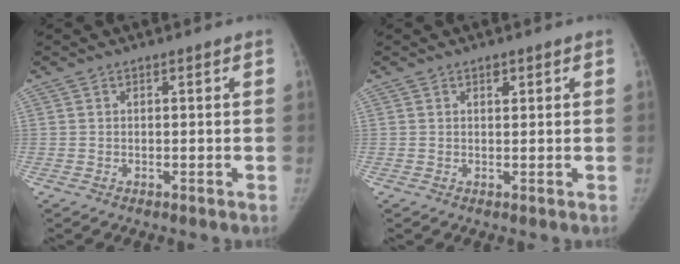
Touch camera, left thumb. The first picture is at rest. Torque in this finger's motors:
{"motor_torque": [0.32, -0.15, 0.43, -0.56, 0.09]}